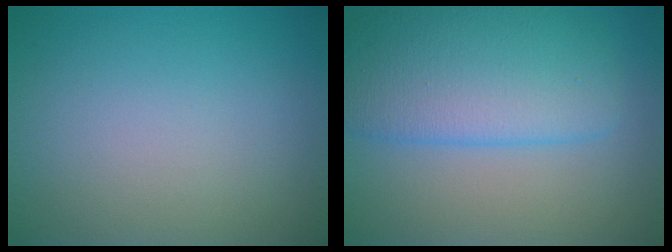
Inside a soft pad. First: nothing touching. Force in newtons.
{"total": 6.7, "press": 6.7, "slide": 0.2}